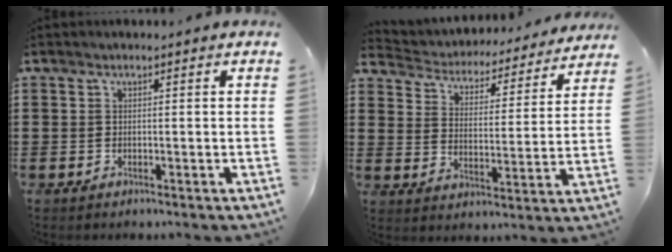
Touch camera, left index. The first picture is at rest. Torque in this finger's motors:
{"motor_torque": [1.25, -0.64, 0.60, 0.07]}